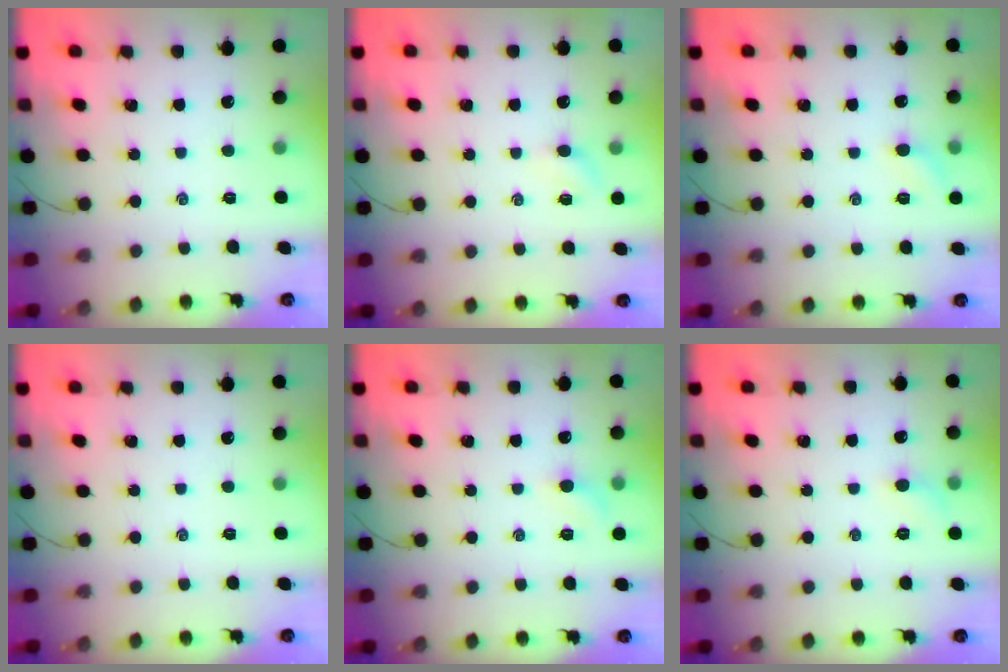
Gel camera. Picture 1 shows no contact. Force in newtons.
{"total": 2.3, "press": 2.2, "slide": 0.8}
{"total": 5.0, "press": 4.7, "slide": 1.5}
{"total": 0.0}
{"total": 5.6, "press": 5.4, "slide": 1.5}
{"total": 5.3, "press": 5.0, "slide": 1.6}